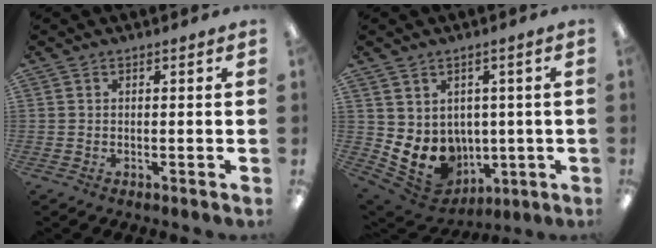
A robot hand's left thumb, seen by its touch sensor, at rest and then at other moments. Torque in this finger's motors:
{"motor_torque": [1.50, 1.75, 0.70, -0.70, 0.09]}